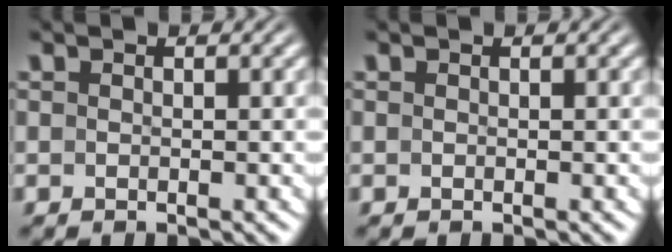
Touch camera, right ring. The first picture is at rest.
{"total": 0.0}